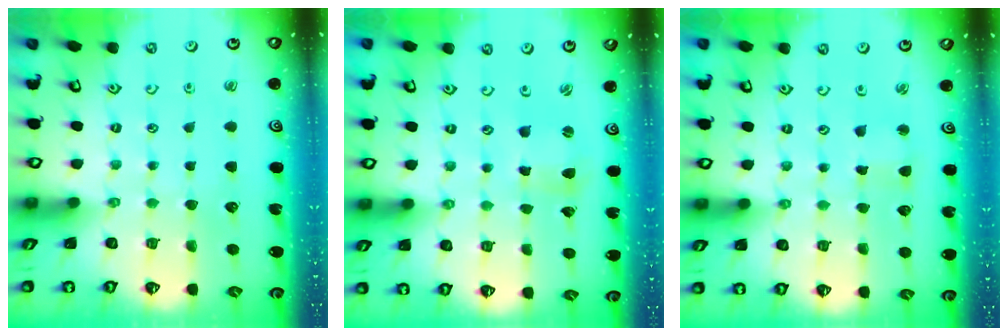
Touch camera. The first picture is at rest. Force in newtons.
{"total": 2.2, "press": 2.2, "slide": 0.3}
{"total": 2.5, "press": 2.5, "slide": 0.5}